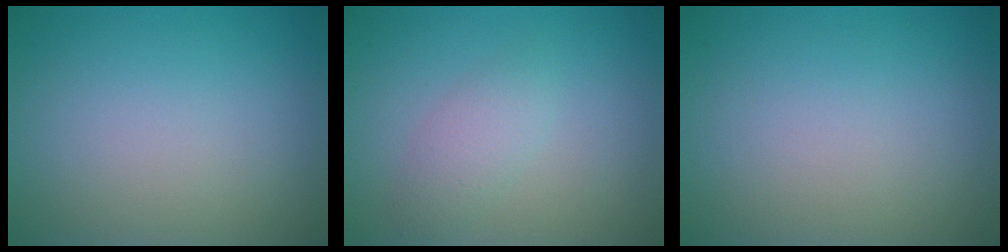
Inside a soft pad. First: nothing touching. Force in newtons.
{"total": 2.0, "press": 2.0, "slide": 0.1}
{"total": 0.0}